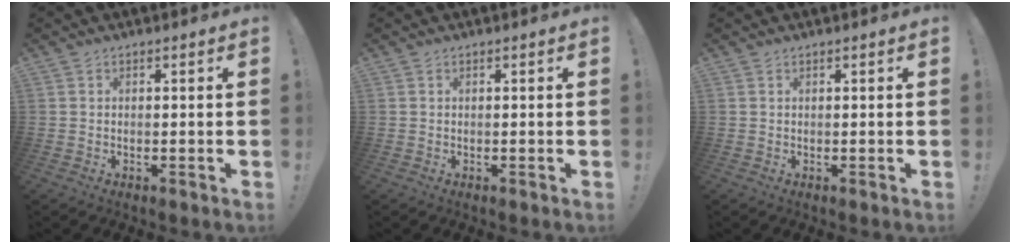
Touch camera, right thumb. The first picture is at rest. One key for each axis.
{"total": 0.0}
{"total": 0.0}